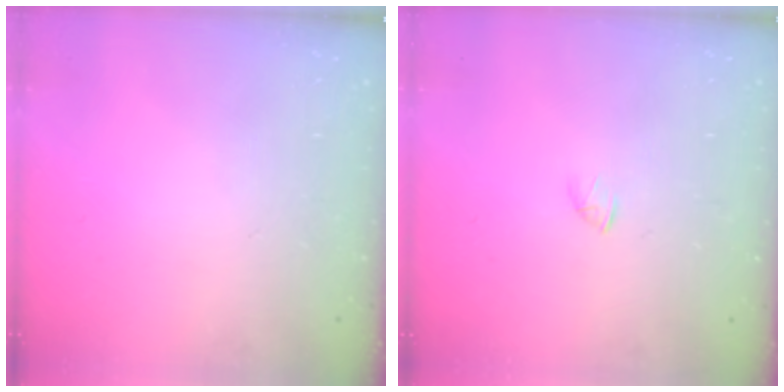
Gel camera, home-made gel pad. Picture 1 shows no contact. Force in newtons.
{"total": 1.2, "press": 1.1, "slide": 0.3}